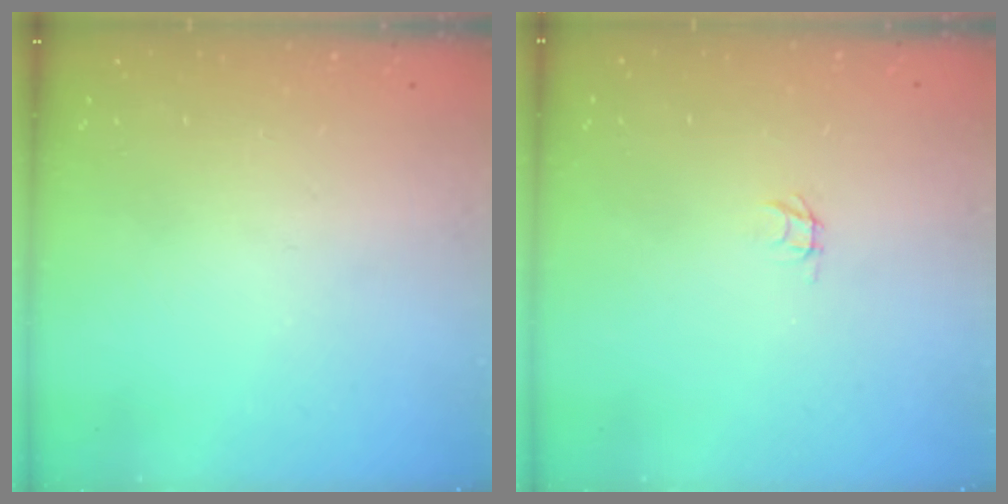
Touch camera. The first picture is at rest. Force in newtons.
{"total": 1.8, "press": 1.8, "slide": 0.1}